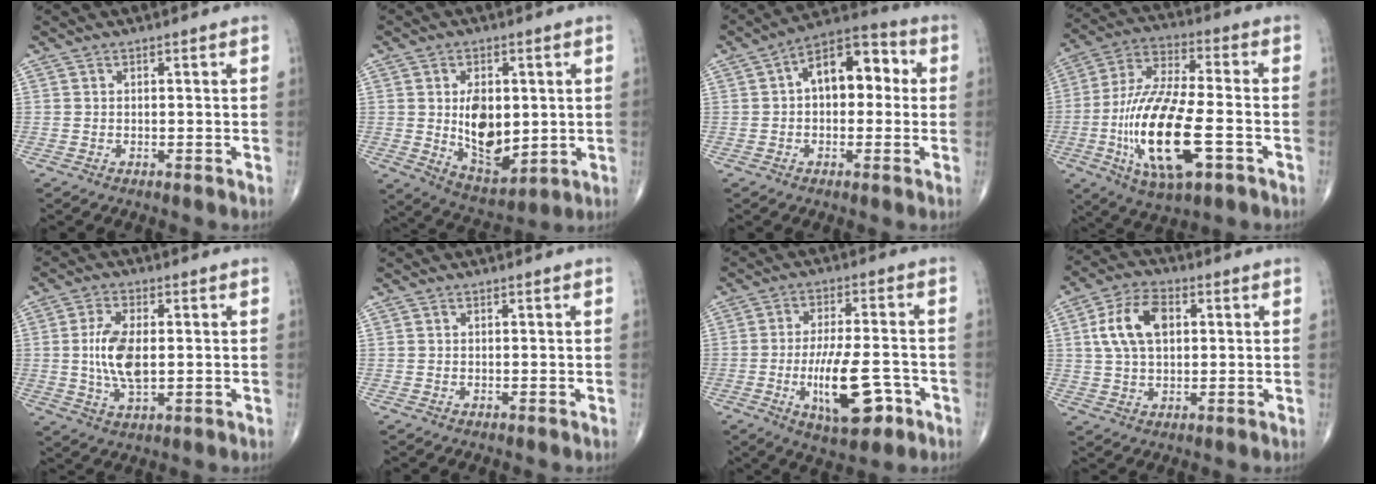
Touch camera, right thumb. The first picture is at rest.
{"total": 12.6, "force": [0.6, 7.4, 10.1], "torque": [-0.134, -0.017, 0.030]}
{"total": 11.8, "force": [1.5, 7.0, 9.4], "torque": [-0.112, 0.037, 0.009]}
{"total": 21.0, "force": [-5.8, 7.8, 18.6], "torque": [-0.378, 0.019, -0.094]}
{"total": 9.1, "force": [0.4, 4.3, 8.0], "torque": [-0.163, -0.007, 0.009]}
{"total": 0.0}
{"total": 13.3, "force": [-4.6, 5.1, 11.4], "torque": [-0.183, 0.013, -0.068]}
{"total": 10.3, "force": [2.3, 6.1, 7.9], "torque": [-0.145, 0.011, 0.040]}